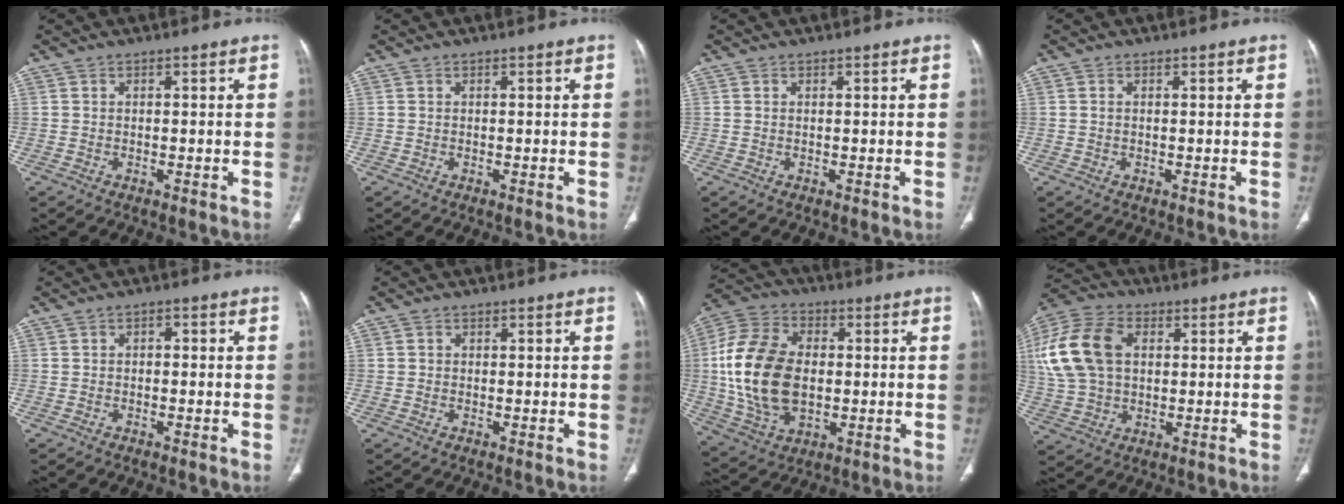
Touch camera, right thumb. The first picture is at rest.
{"total": 0.0}
{"total": 0.0}
{"total": 0.5, "force": [0.0, 0.3, 0.5], "torque": [-0.013, 0.001, 0.002]}
{"total": 1.0, "force": [-0.2, 0.7, 0.7], "torque": [-0.002, 0.005, -0.007]}
{"total": 0.6, "force": [0.0, 0.6, 0.2], "torque": [0.000, 0.002, 0.001]}
{"total": 19.7, "force": [0.2, 12.9, 14.9], "torque": [-0.289, 0.006, 0.011]}
{"total": 16.8, "force": [3.4, 11.3, 12.0], "torque": [-0.245, 0.016, 0.063]}